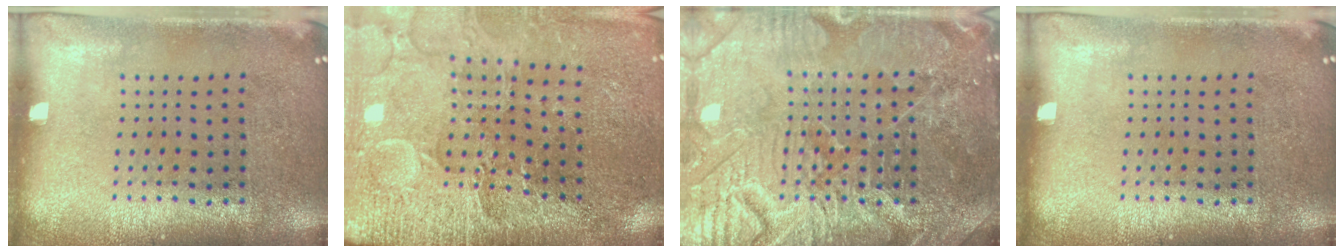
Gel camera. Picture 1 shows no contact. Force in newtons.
{"total": 3.3, "press": 3.3, "slide": 0.4}
{"total": 5.2, "press": 5.1, "slide": 0.6}
{"total": 0.0}